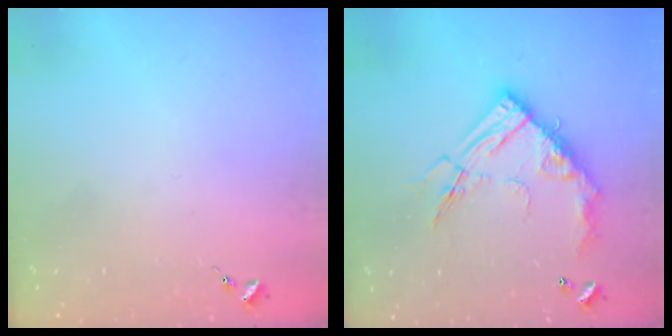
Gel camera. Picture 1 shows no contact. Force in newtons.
{"total": 17.2, "press": 17.1, "slide": 1.4}